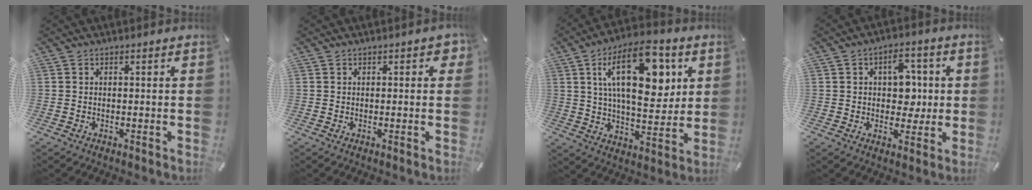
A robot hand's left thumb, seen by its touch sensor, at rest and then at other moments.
{"total": 1.7, "force": [0.4, 1.2, 1.2], "torque": [-0.007, 0.002, 0.002]}
{"total": 20.9, "force": [7.5, 10.4, 16.5], "torque": [-0.268, -0.020, 0.113]}
{"total": 9.0, "force": [1.1, 6.7, 5.9], "torque": [-0.066, -0.001, 0.014]}